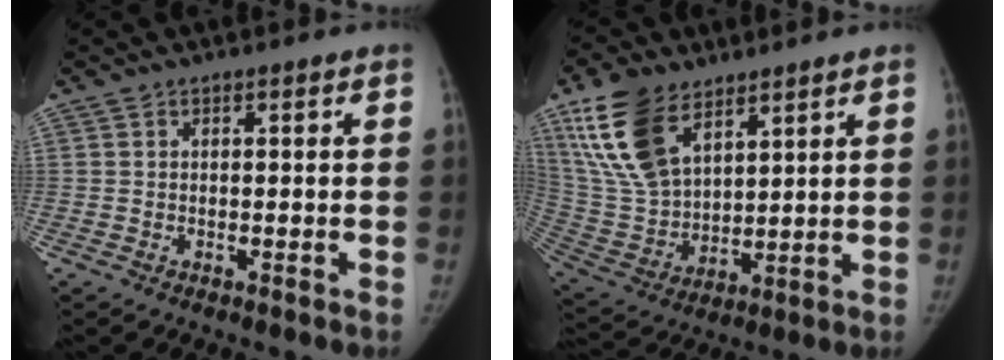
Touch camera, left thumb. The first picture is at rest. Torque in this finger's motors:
{"motor_torque": [0.23, 0.07, 1.48, -1.29, 0.11]}